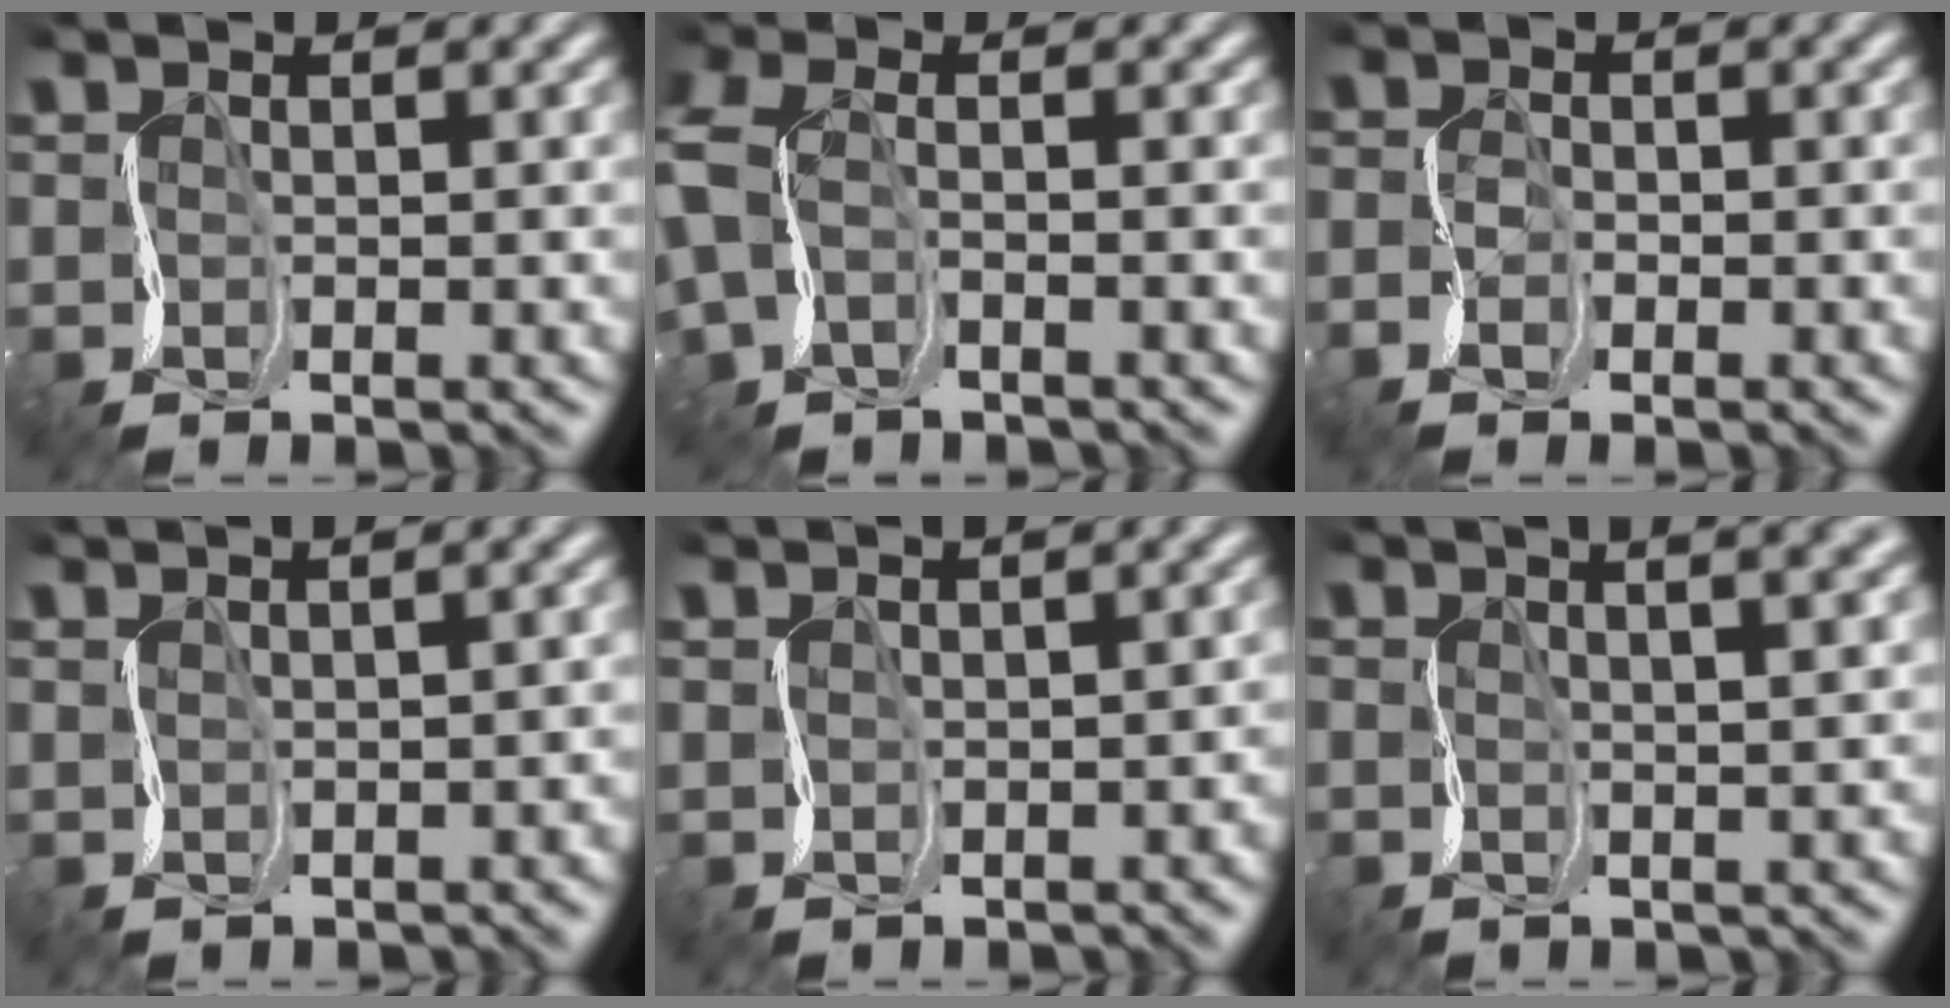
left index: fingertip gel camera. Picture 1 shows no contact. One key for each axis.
{"total": 2.1, "fx": -0.4, "fy": 1.4, "fz": 1.4, "tx": -0.060, "ty": 0.005, "tz": -0.021}
{"total": 2.7, "fx": -2.0, "fy": 1.4, "fz": 1.3, "tx": -0.041, "ty": -0.003, "tz": -0.033}
{"total": 2.6, "fx": 0.2, "fy": 1.7, "fz": 2.0, "tx": 0.006, "ty": 0.021, "tz": -0.004}
{"total": 2.0, "fx": -0.6, "fy": 1.2, "fz": 1.4, "tx": 0.005, "ty": 0.018, "tz": -0.007}
{"total": 7.8, "fx": 3.8, "fy": 3.6, "fz": 5.8, "tx": -0.034, "ty": 0.054, "tz": 0.014}